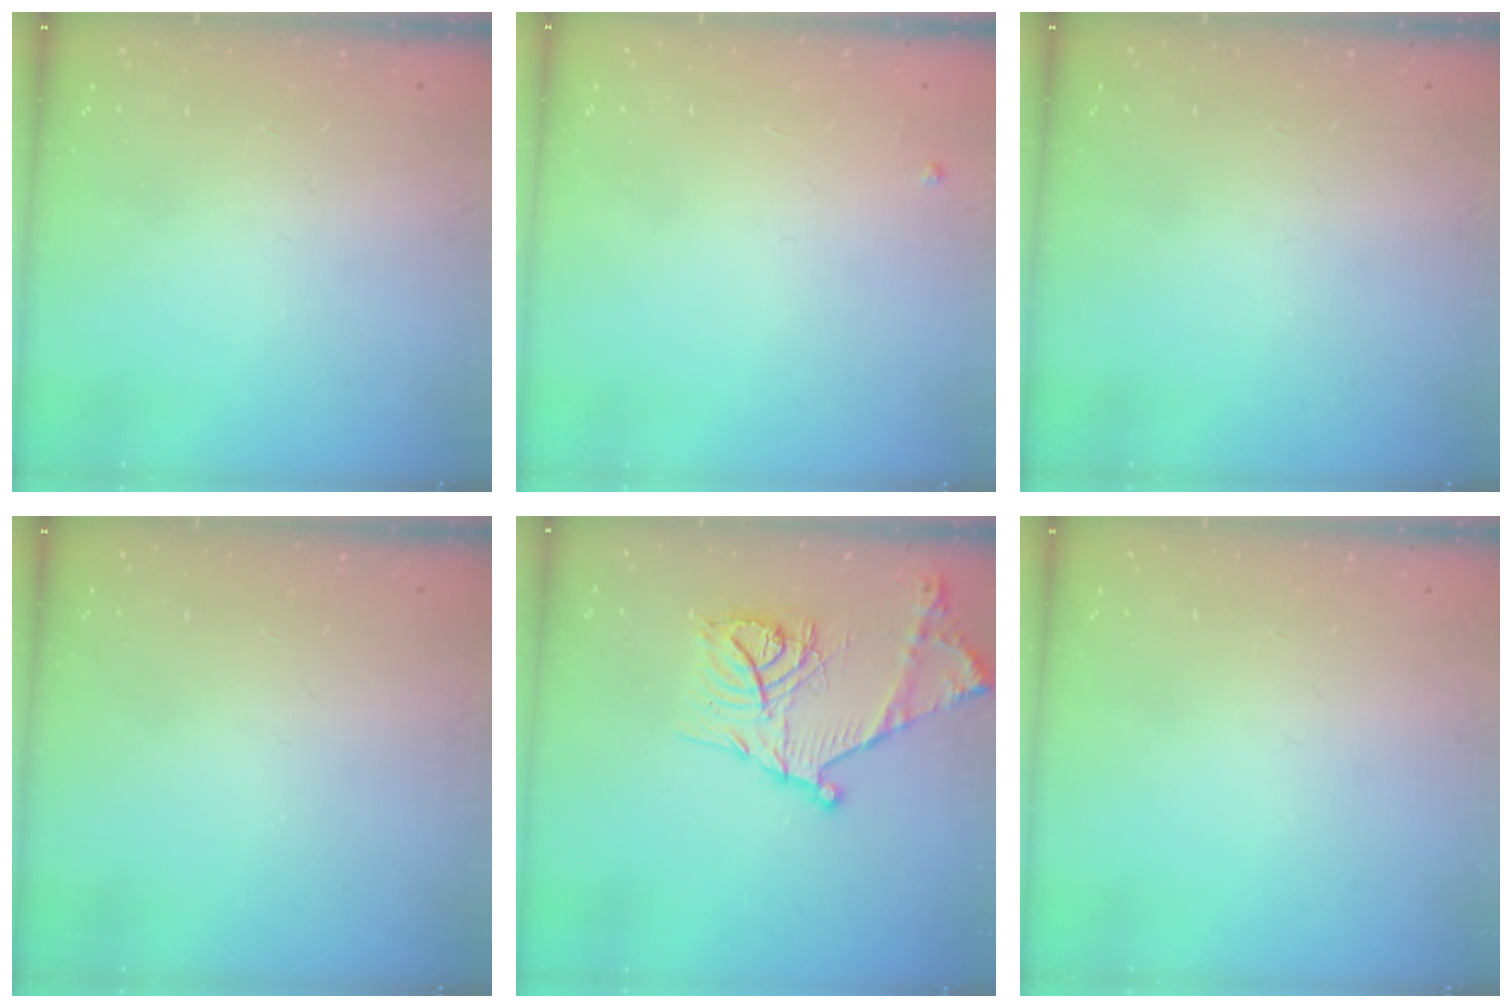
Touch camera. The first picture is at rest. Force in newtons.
{"total": 2.4, "press": 2.4, "slide": 0.4}
{"total": 0.0}
{"total": 0.0}
{"total": 19.6, "press": 19.6, "slide": 1.5}
{"total": 0.0}